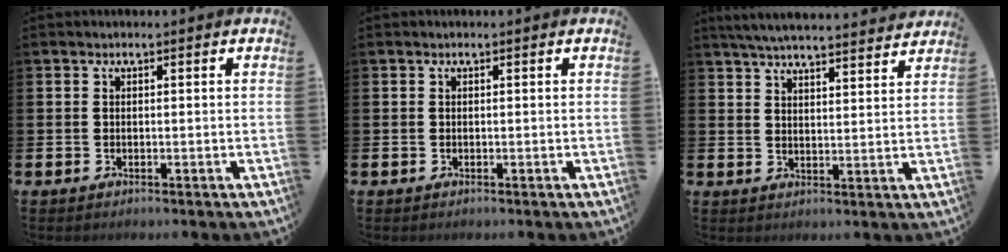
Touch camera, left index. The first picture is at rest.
{"total": 0.0}
{"total": 5.6, "force": [5.5, 0.3, 1.1], "torque": [-0.034, -0.030, 0.098]}